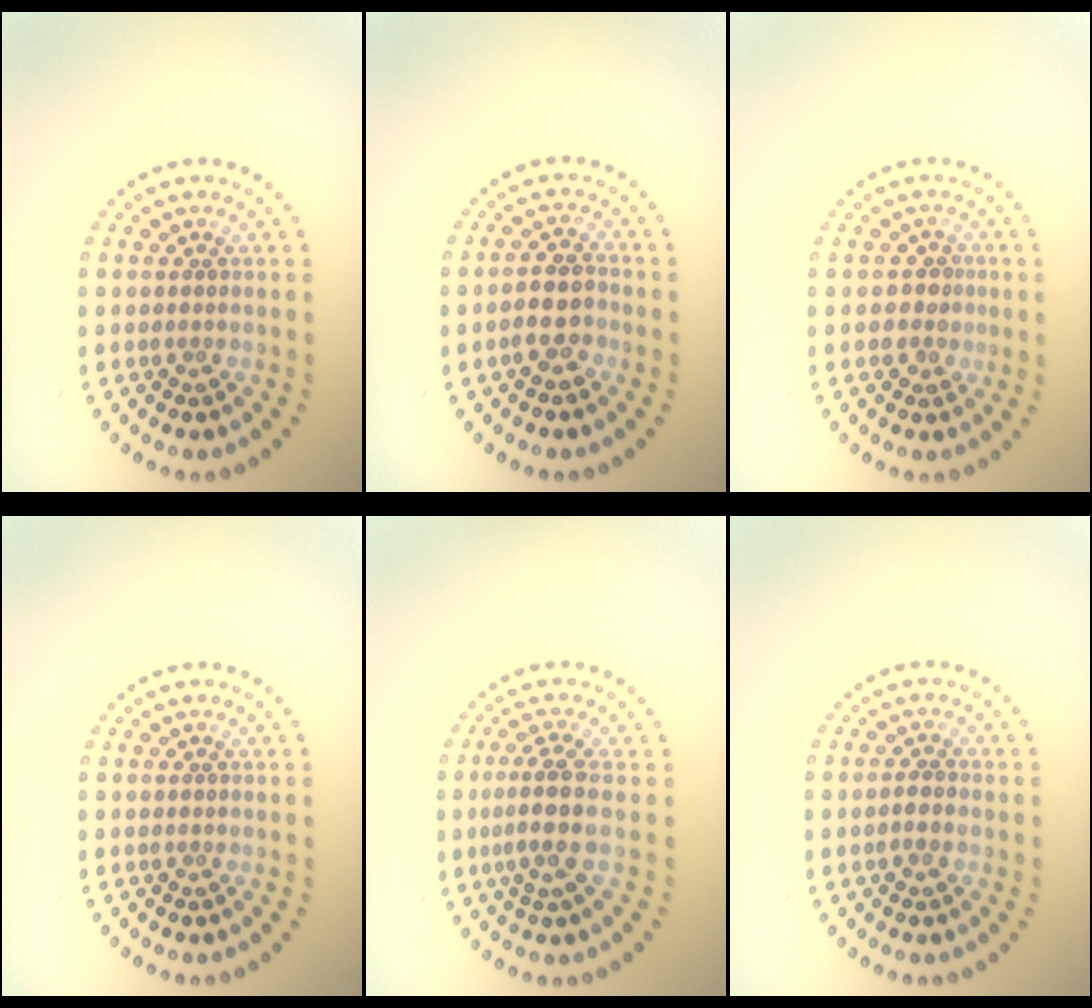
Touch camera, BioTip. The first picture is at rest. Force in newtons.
{"total": 2.8, "press": 2.7, "slide": 0.9}
{"total": 1.7, "press": 1.5, "slide": 0.7}
{"total": 0.0}
{"total": 3.3, "press": 2.5, "slide": 2.1}
{"total": 0.8, "press": 0.8, "slide": 0.2}